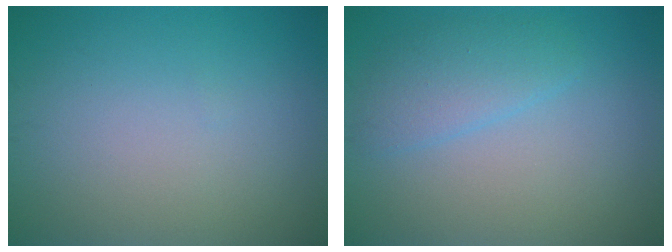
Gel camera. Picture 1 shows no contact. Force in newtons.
{"total": 2.7, "press": 2.7, "slide": 0.1}